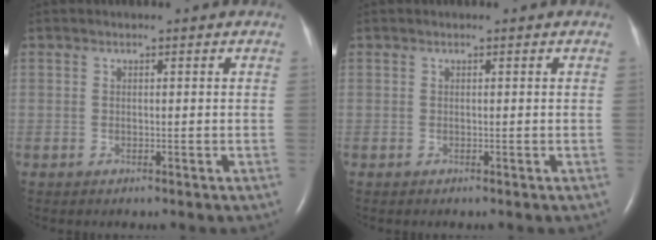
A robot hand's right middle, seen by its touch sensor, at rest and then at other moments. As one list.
[{"total": 0.0}]